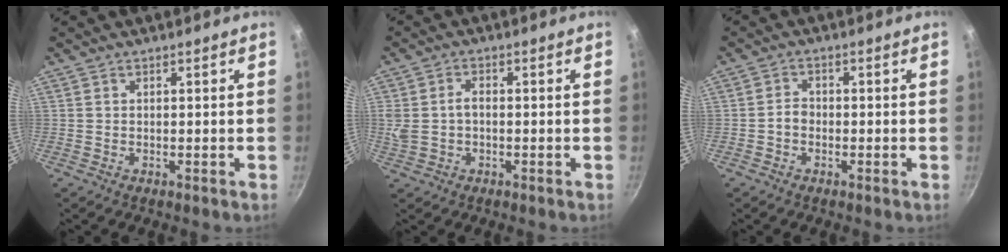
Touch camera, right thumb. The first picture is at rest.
{"total": 5.6, "force": [0.0, 3.9, 4.0], "torque": [-0.079, 0.009, 0.001]}
{"total": 2.3, "force": [-0.8, 1.7, 1.3], "torque": [-0.018, 0.016, -0.019]}